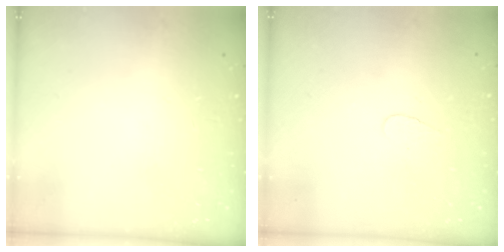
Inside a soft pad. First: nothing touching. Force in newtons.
{"total": 3.7, "press": 3.7, "slide": 0.4}